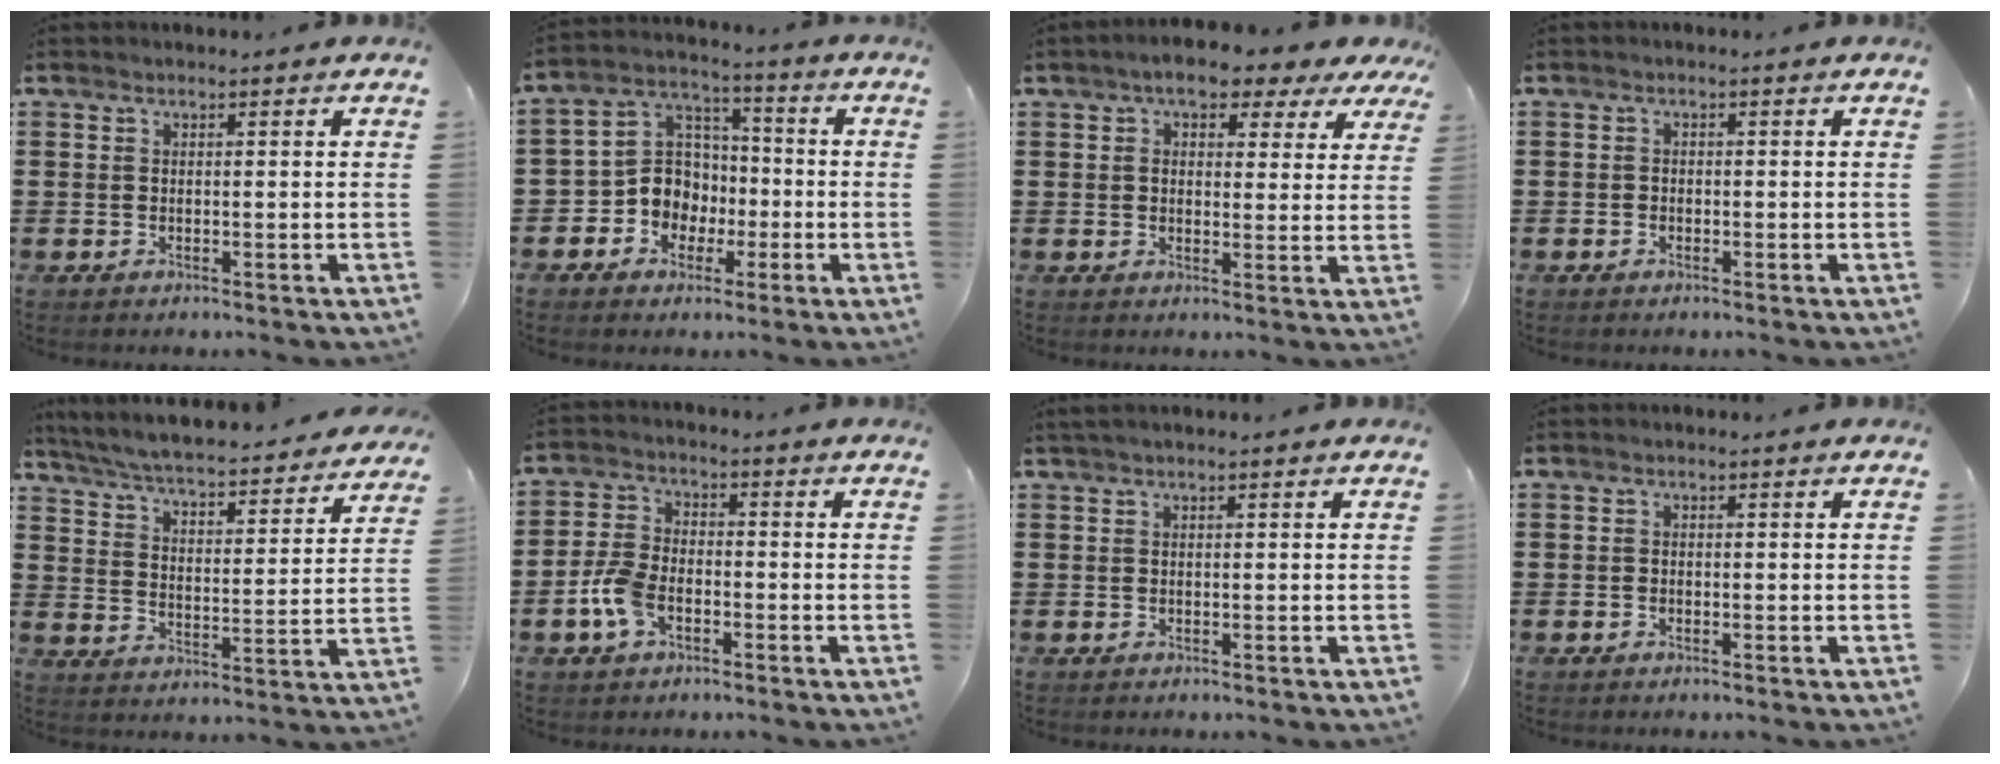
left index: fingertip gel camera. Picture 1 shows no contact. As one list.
[{"total": 8.4, "force": [-2.5, 7.5, 2.8], "torque": [-0.094, 0.011, -0.052]}, {"total": 5.1, "force": [3.5, 2.1, 3.1], "torque": [-0.059, -0.005, 0.055]}, {"total": 0.9, "force": [-0.7, 0.5, 0.1], "torque": [-0.005, 0.001, -0.015]}, {"total": 4.9, "force": [4.7, -0.4, 1.4], "torque": [-0.051, -0.041, 0.074]}, {"total": 6.1, "force": [-2.4, 3.4, 4.5], "torque": [-0.109, 0.002, -0.049]}, {"total": 0.5, "force": [0.2, 0.0, 0.5], "torque": [-0.009, -0.001, 0.004]}, {"total": 0.6, "force": [-0.5, 0.4, 0.2], "torque": [-0.005, 0.000, -0.010]}]